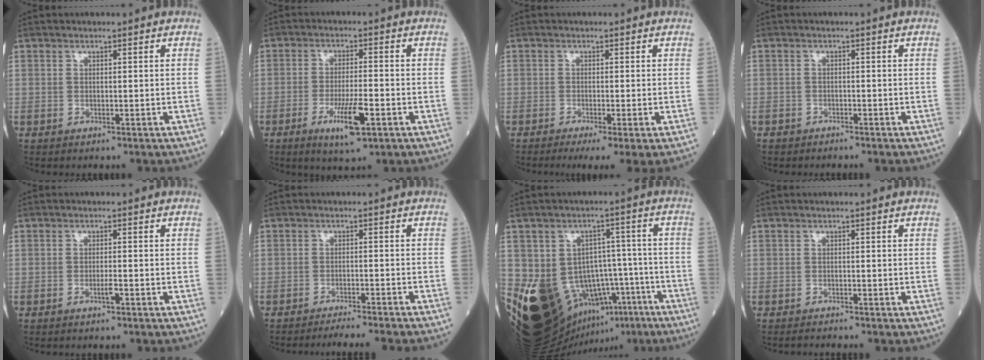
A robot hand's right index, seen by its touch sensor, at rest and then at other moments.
{"total": 7.2, "force": [-3.2, 1.0, 6.4], "torque": [-0.117, -0.011, -0.051]}
{"total": 6.3, "force": [-4.2, -0.3, 4.7], "torque": [-0.063, -0.020, -0.065]}
{"total": 1.4, "force": [-1.3, 0.6, 0.2], "torque": [-0.009, 0.001, -0.022]}
{"total": 1.7, "force": [-0.8, 0.1, 1.5], "torque": [-0.028, -0.002, -0.015]}
{"total": 7.8, "force": [-7.0, -1.7, 2.9], "torque": [-0.013, -0.018, -0.099]}
{"total": 23.2, "force": [-9.7, 15.8, 14.0], "torque": [-0.265, 0.025, -0.124]}
{"total": 1.2, "force": [-1.1, -0.1, 0.3], "torque": [-0.012, -0.003, -0.016]}